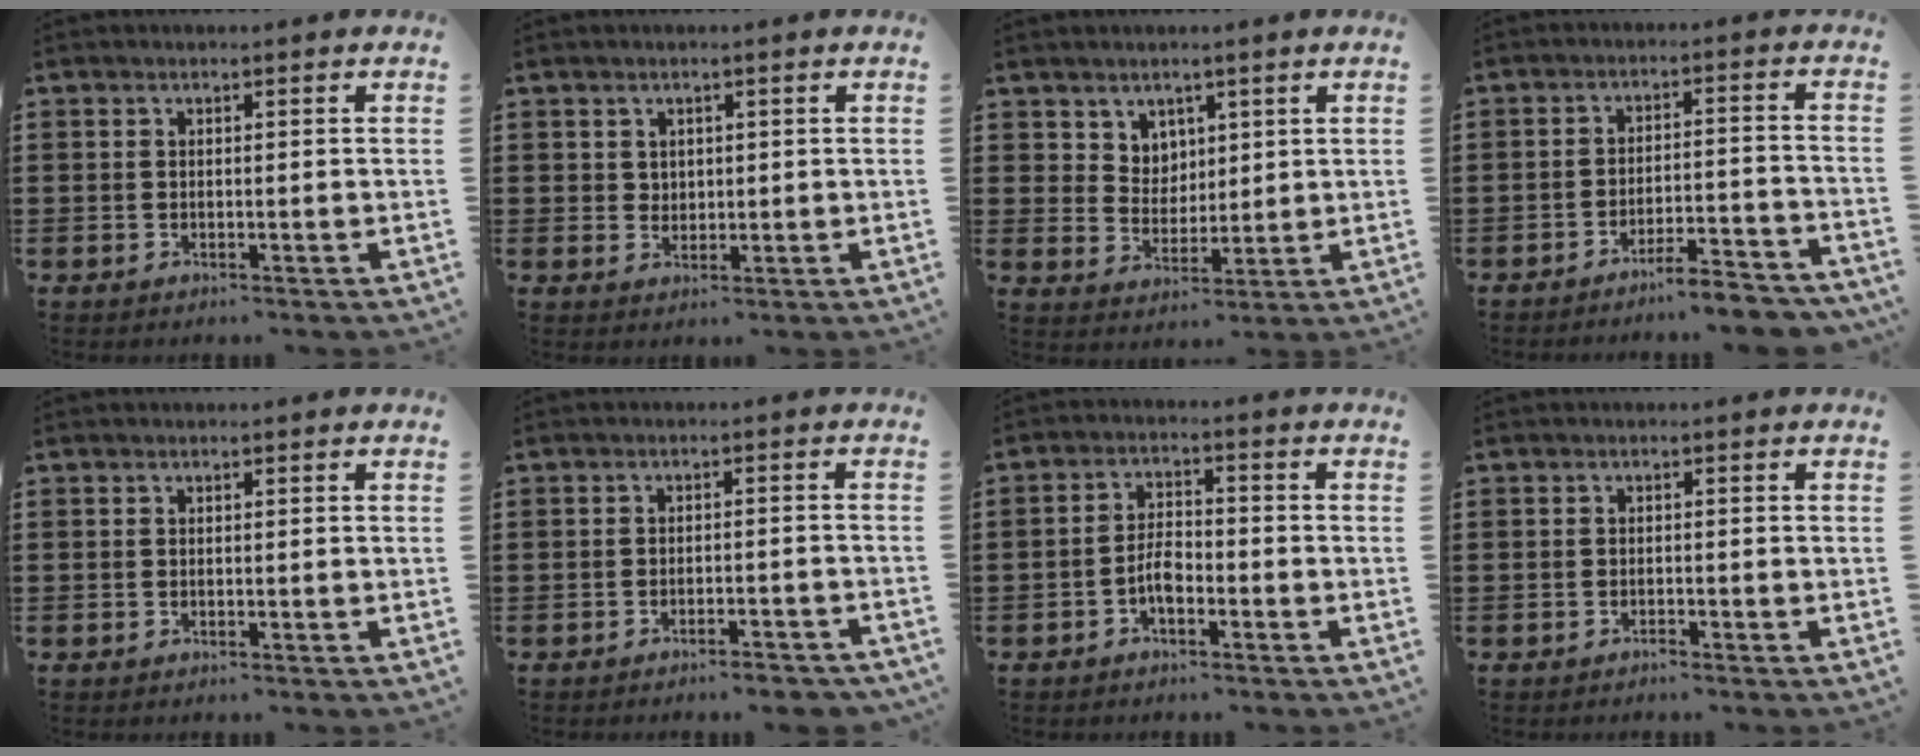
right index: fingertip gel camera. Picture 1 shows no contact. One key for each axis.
{"total": 1.8, "fx": 1.0, "fy": 1.4, "fz": 0.2, "tx": -0.009, "ty": 0.007, "tz": 0.020}
{"total": 4.7, "fx": 3.0, "fy": 3.5, "fz": 0.3, "tx": -0.020, "ty": 0.001, "tz": 0.055}
{"total": 5.5, "fx": -5.1, "fy": -0.1, "fz": 2.0, "tx": -0.034, "ty": -0.008, "tz": -0.097}
{"total": 0.0}
{"total": 2.9, "fx": -2.7, "fy": -0.1, "fz": 1.0, "tx": -0.021, "ty": -0.001, "tz": -0.054}
{"total": 4.0, "fx": -1.7, "fy": 1.8, "fz": 3.1, "tx": -0.070, "ty": 0.002, "tz": -0.037}
{"total": 0.9, "fx": -0.9, "fy": -0.1, "fz": 0.1, "tx": -0.005, "ty": -0.004, "tz": -0.017}